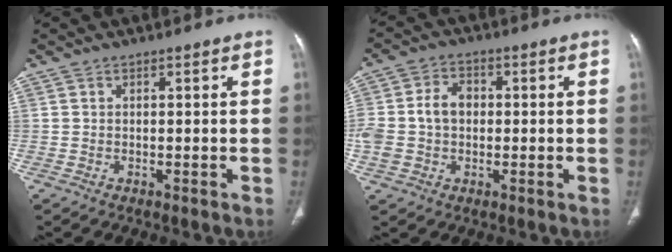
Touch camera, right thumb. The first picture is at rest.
{"total": 8.4, "force": [-0.1, 6.4, 5.5], "torque": [-0.104, 0.022, -0.004]}